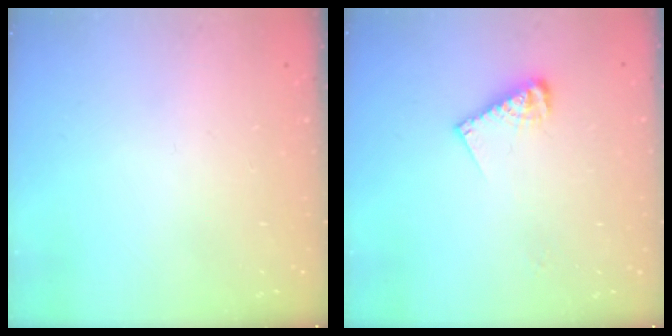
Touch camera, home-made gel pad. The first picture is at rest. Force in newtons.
{"total": 7.3, "press": 7.3, "slide": 0.0}